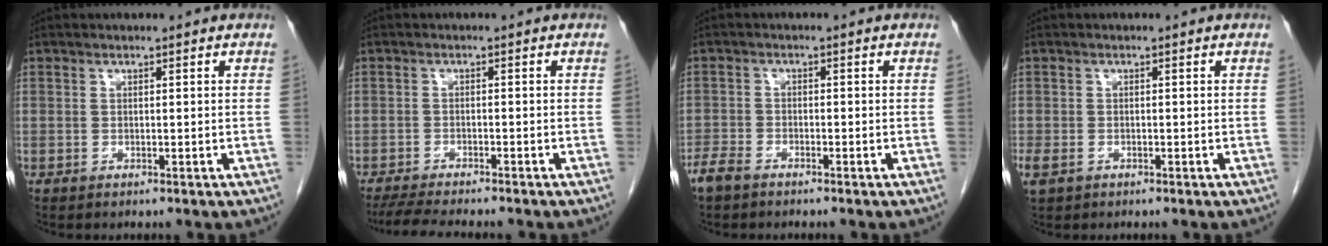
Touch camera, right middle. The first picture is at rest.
{"total": 7.6, "force": [-6.8, 0.6, 3.5], "torque": [-0.056, -0.018, -0.107]}
{"total": 3.1, "force": [-2.6, 1.1, 1.3], "torque": [-0.027, 0.000, -0.047]}
{"total": 2.3, "force": [-1.2, 1.6, 1.2], "torque": [-0.030, -0.002, -0.016]}